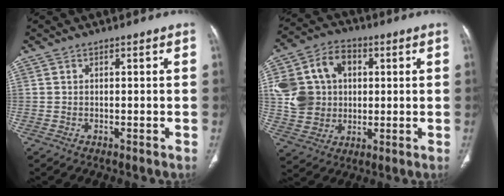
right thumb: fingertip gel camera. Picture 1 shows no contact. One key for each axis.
{"total": 15.8, "fx": 2.4, "fy": 13.0, "fz": 8.6, "tx": -0.148, "ty": 0.018, "tz": 0.049}